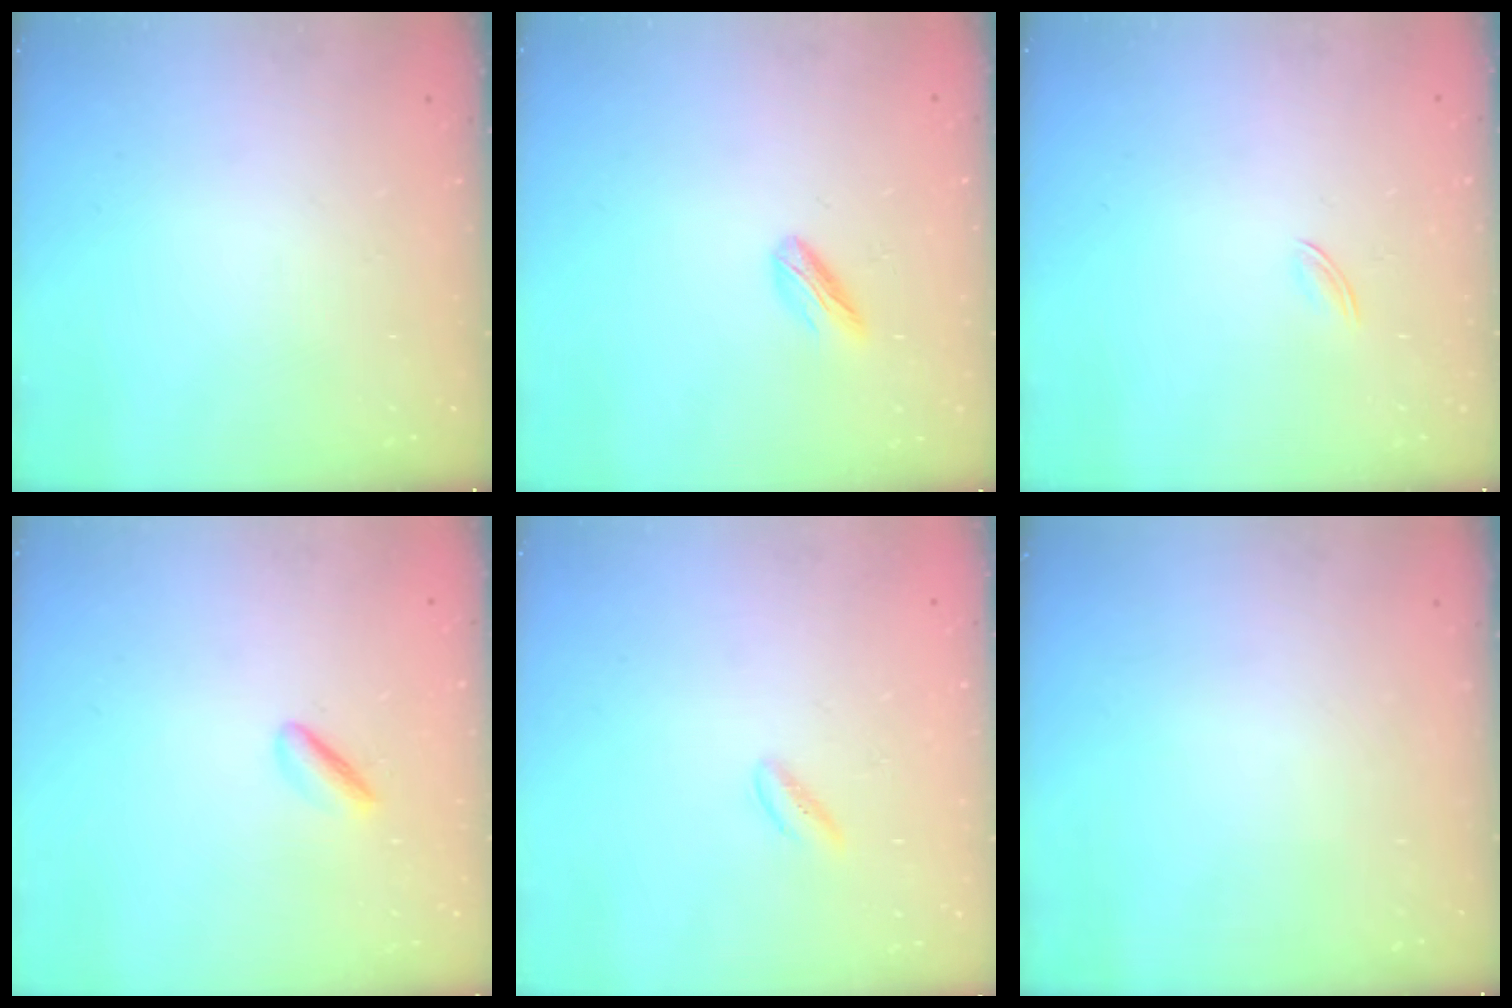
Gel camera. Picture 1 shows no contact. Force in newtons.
{"total": 3.0, "press": 2.9, "slide": 0.7}
{"total": 1.7, "press": 1.7, "slide": 0.5}
{"total": 2.2, "press": 2.1, "slide": 0.8}
{"total": 0.8, "press": 0.5, "slide": 0.6}
{"total": 0.0}